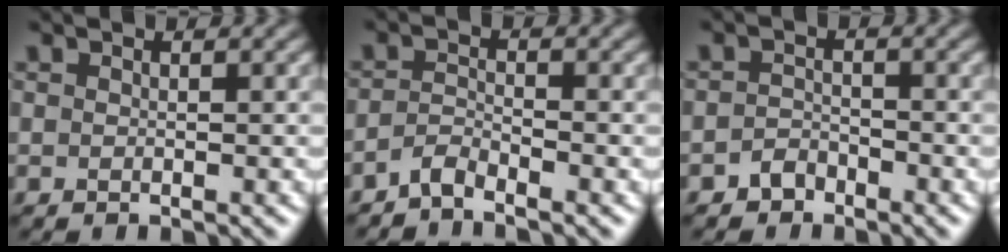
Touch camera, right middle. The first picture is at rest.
{"total": 1.8, "force": [-1.7, 0.2, 0.7], "torque": [-0.017, 0.003, -0.040]}
{"total": 1.6, "force": [-1.3, 0.9, 0.3], "torque": [-0.004, 0.008, -0.025]}